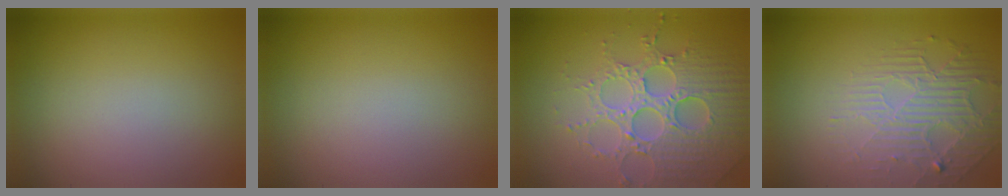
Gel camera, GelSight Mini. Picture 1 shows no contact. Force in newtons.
{"total": 0.0}
{"total": 5.1, "press": 5.0, "slide": 1.1}
{"total": 2.6, "press": 2.0, "slide": 1.7}